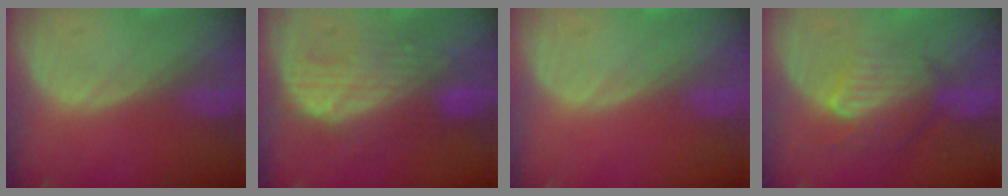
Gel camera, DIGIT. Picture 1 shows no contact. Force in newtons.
{"total": 7.7, "press": 7.6, "slide": 0.8}
{"total": 0.0}
{"total": 7.9, "press": 7.3, "slide": 3.1}